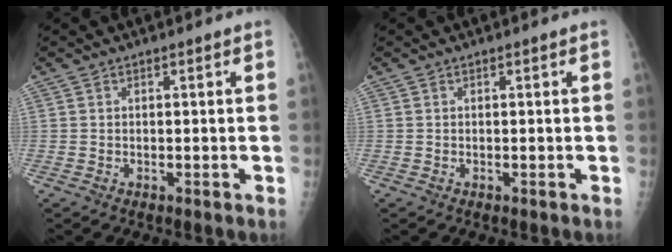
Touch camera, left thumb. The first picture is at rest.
{"total": 0.0}